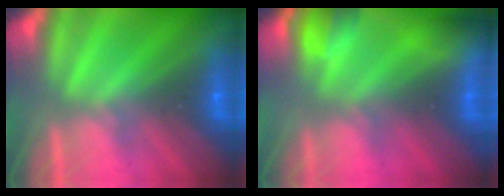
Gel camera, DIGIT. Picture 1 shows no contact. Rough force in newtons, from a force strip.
{"total": 4.9}